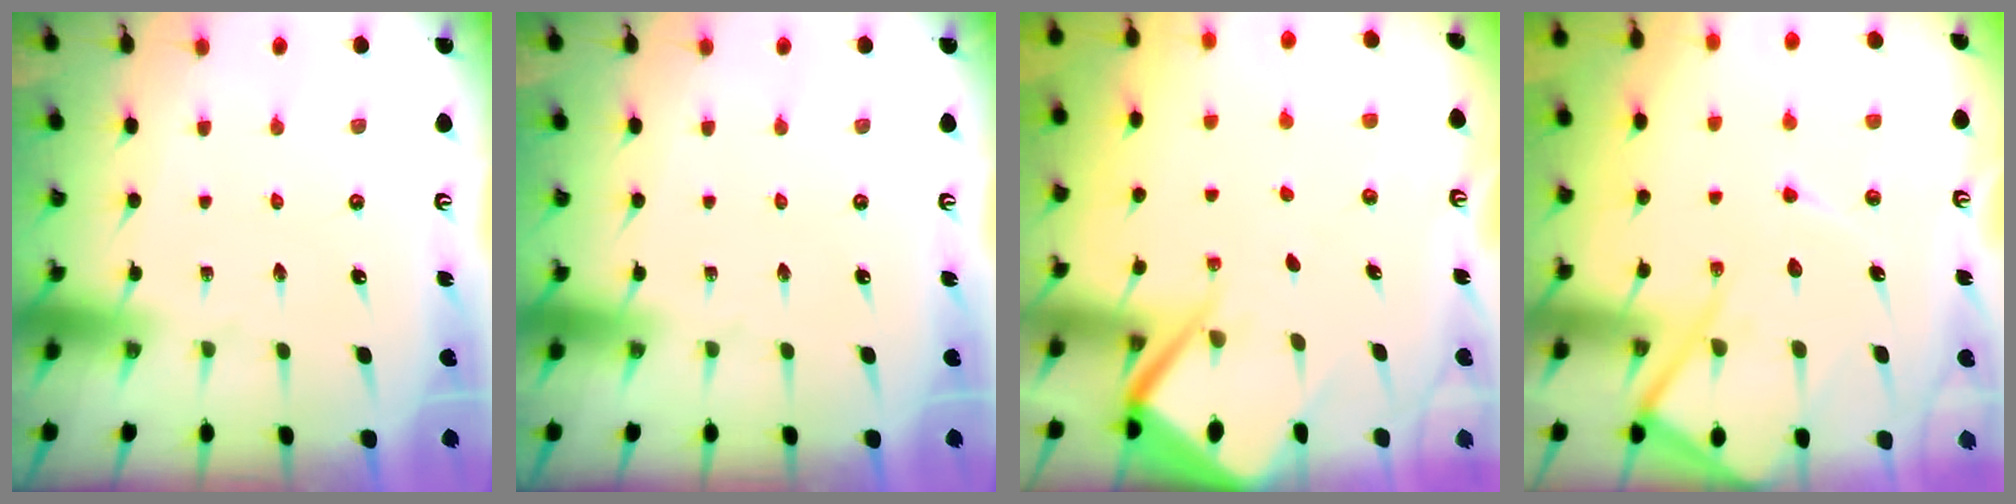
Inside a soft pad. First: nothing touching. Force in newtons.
{"total": 0.0}
{"total": 7.5, "press": 7.5, "slide": 0.5}
{"total": 13.1, "press": 13.1, "slide": 1.3}